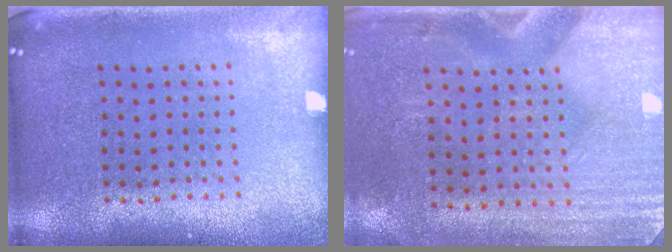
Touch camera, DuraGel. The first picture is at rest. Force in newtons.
{"total": 2.9, "press": 2.5, "slide": 1.5}